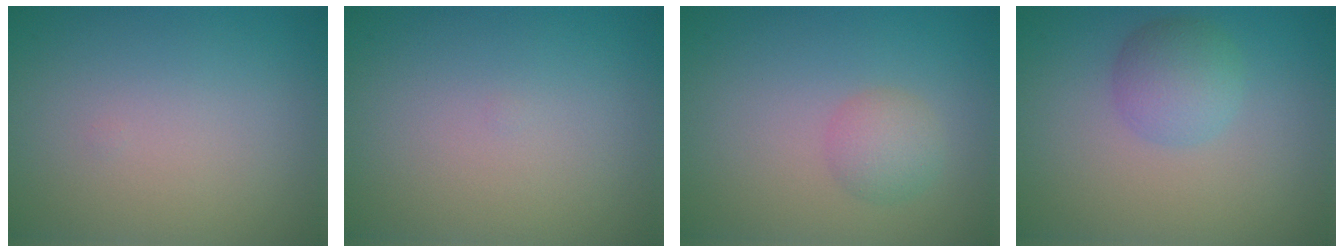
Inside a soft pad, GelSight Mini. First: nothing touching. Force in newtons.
{"total": 0.0}
{"total": 2.1, "press": 2.1, "slide": 0.1}
{"total": 2.9, "press": 2.9, "slide": 0.0}